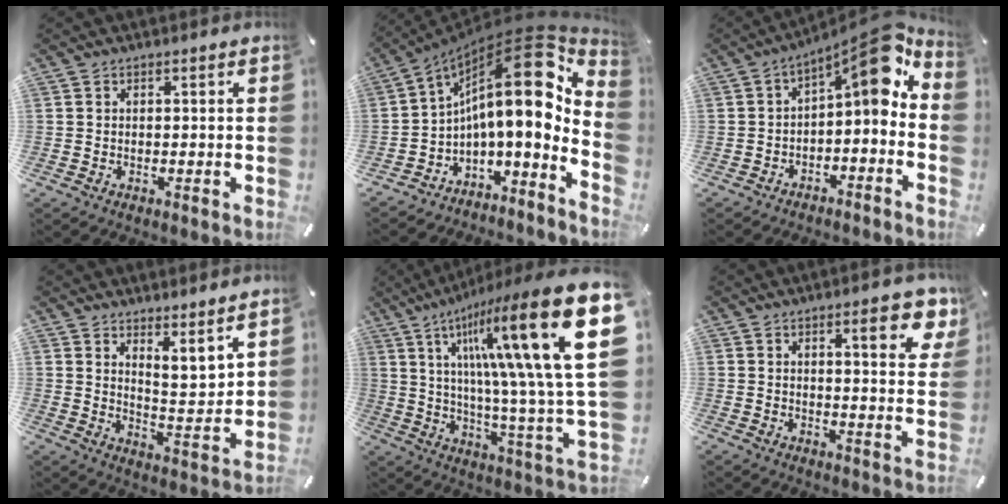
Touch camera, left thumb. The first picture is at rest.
{"total": 19.2, "force": [6.8, 7.8, 16.1], "torque": [-0.235, -0.068, 0.110]}
{"total": 10.1, "force": [4.6, 3.9, 8.1], "torque": [-0.105, -0.049, 0.074]}
{"total": 5.8, "force": [5.6, 0.4, 1.3], "torque": [-0.017, -0.065, 0.096]}
{"total": 32.2, "force": [12.1, 7.6, 28.9], "torque": [-0.432, -0.097, 0.198]}
{"total": 10.1, "force": [5.3, 2.6, 8.2], "torque": [-0.109, -0.024, 0.080]}